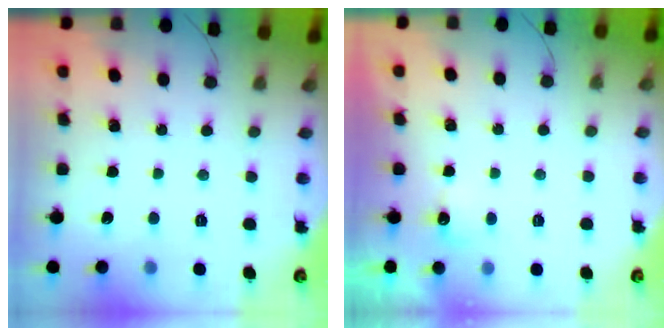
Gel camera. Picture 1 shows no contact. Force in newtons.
{"total": 2.9, "press": 2.8, "slide": 0.8}